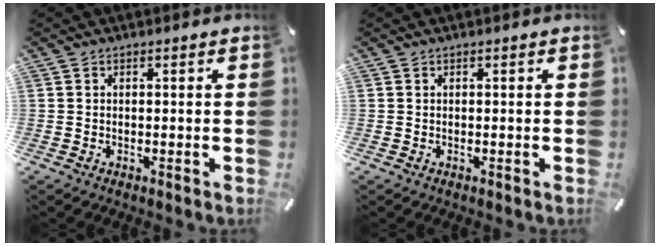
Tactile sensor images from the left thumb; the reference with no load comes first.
{"total": 0.0}